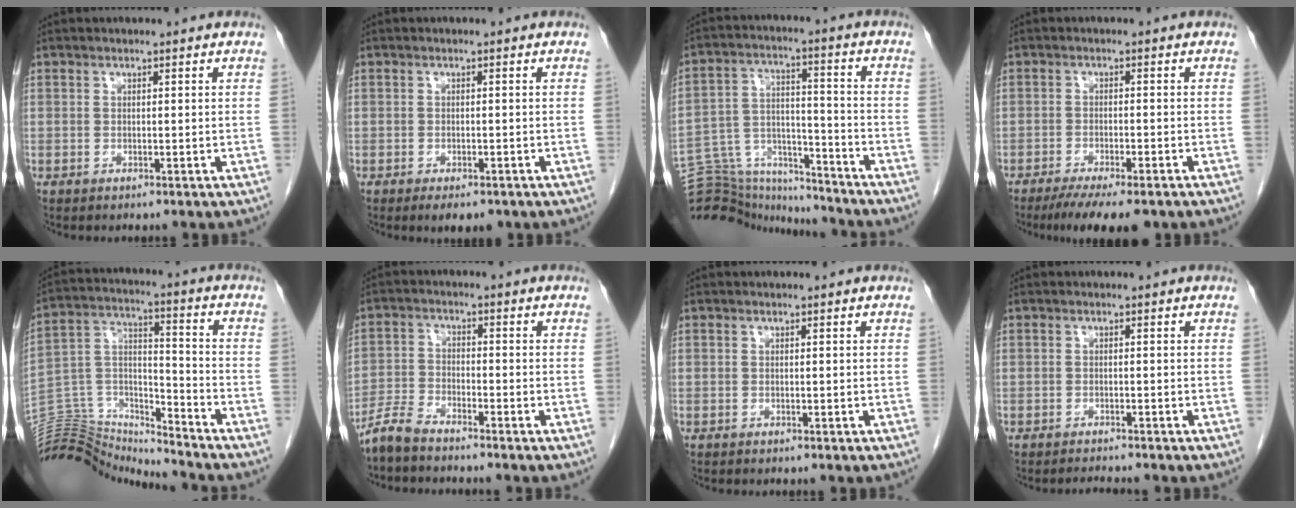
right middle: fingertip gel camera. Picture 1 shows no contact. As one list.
[{"total": 3.6, "force": [-2.4, 1.5, 2.1], "torque": [-0.025, -0.004, -0.029]}, {"total": 17.4, "force": [-16.8, 3.6, 2.9], "torque": [-0.070, 0.038, -0.265]}, {"total": 9.6, "force": [-7.4, 1.8, 5.8], "torque": [-0.079, -0.015, -0.109]}, {"total": 14.1, "force": [-14.1, 0.6, -0.3], "torque": [0.004, 0.064, -0.255]}, {"total": 4.2, "force": [-4.0, 0.7, 1.3], "torque": [-0.032, -0.012, -0.084]}, {"total": 0.0}, {"total": 1.6, "force": [-1.5, -0.3, 0.2], "torque": [-0.006, -0.008, -0.023]}]